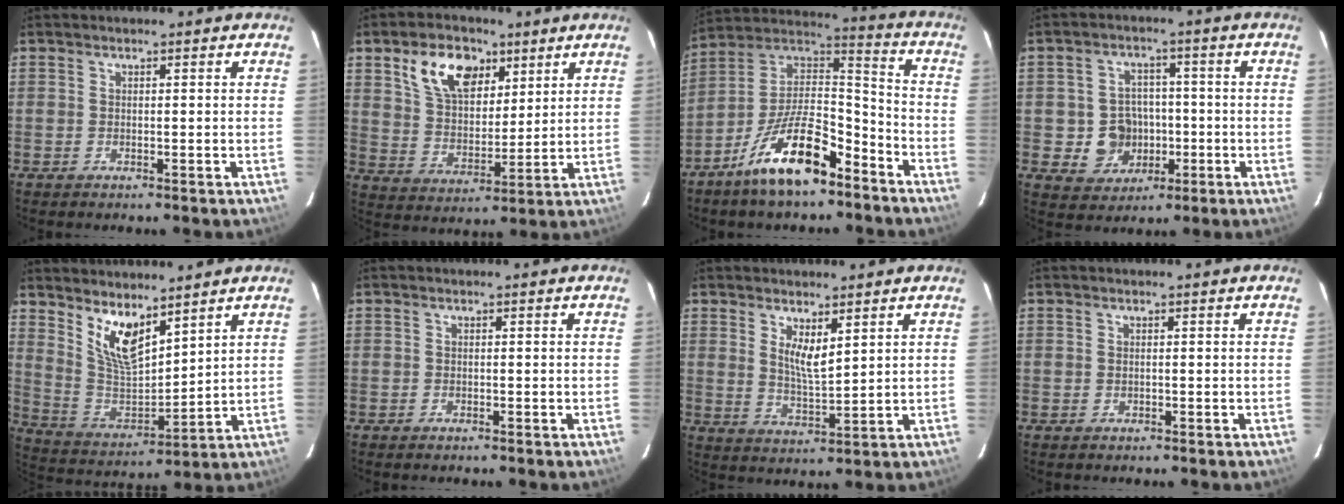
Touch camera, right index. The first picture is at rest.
{"total": 12.2, "force": [6.4, 7.5, 7.3], "torque": [-0.136, 0.026, 0.120]}
{"total": 16.7, "force": [-10.4, 6.3, 11.4], "torque": [-0.219, 0.021, -0.186]}
{"total": 8.0, "force": [-1.7, 7.4, 2.3], "torque": [-0.063, 0.019, -0.011]}
{"total": 10.2, "force": [6.9, 3.6, 6.6], "torque": [-0.125, -0.010, 0.146]}
{"total": 0.0}
{"total": 5.0, "force": [2.7, 1.5, 4.0], "torque": [-0.072, -0.010, 0.050]}
{"total": 0.0}